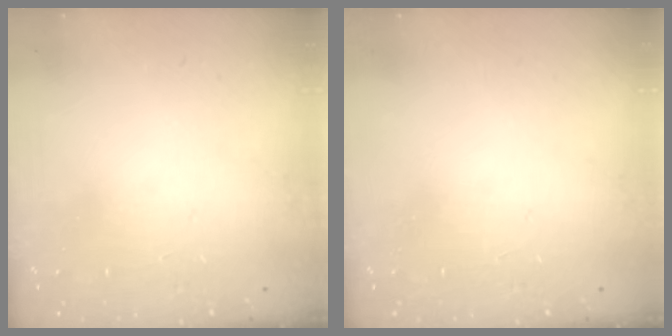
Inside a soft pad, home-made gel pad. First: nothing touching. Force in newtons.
{"total": 0.9, "press": 0.0, "slide": 0.9}